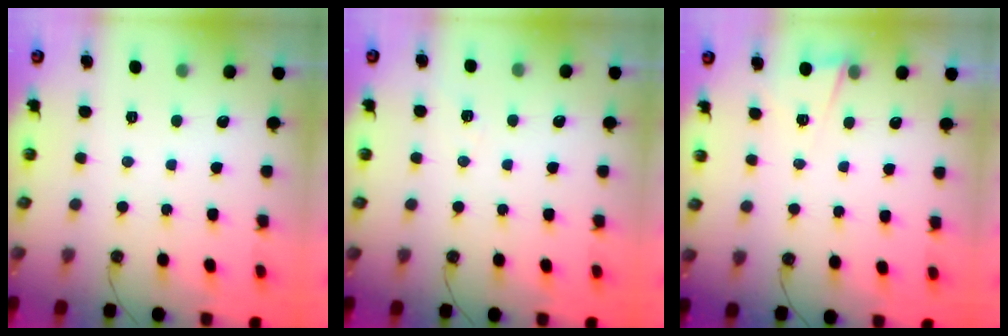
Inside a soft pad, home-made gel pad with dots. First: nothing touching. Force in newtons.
{"total": 3.1, "press": 2.0, "slide": 2.3}
{"total": 2.8, "press": 2.3, "slide": 1.6}